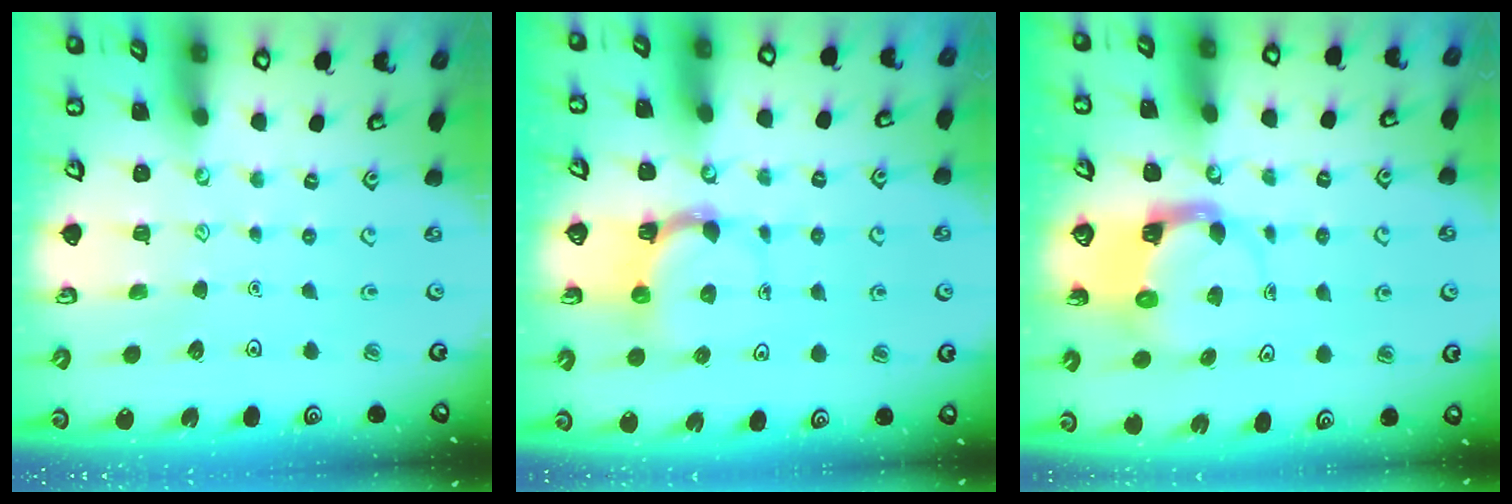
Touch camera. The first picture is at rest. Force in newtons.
{"total": 5.7, "press": 5.6, "slide": 1.1}
{"total": 3.9, "press": 3.9, "slide": 0.4}